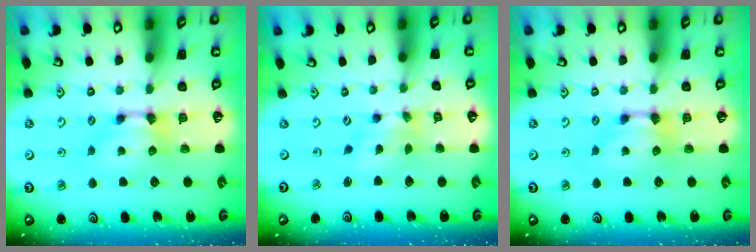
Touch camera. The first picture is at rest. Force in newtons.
{"total": 1.1, "press": 0.3, "slide": 1.1}
{"total": 0.0}